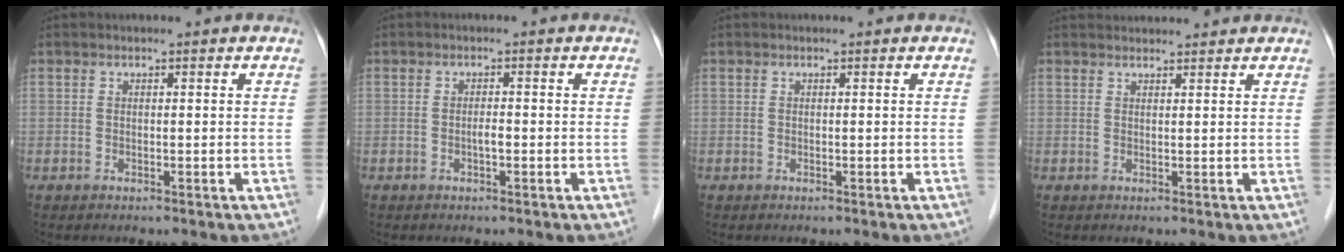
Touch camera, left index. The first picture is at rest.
{"total": 1.2, "force": [-0.7, 0.1, 1.0], "torque": [-0.018, -0.002, -0.012]}
{"total": 0.0}
{"total": 4.7, "force": [4.6, 0.4, 0.7], "torque": [-0.010, 0.031, 0.060]}